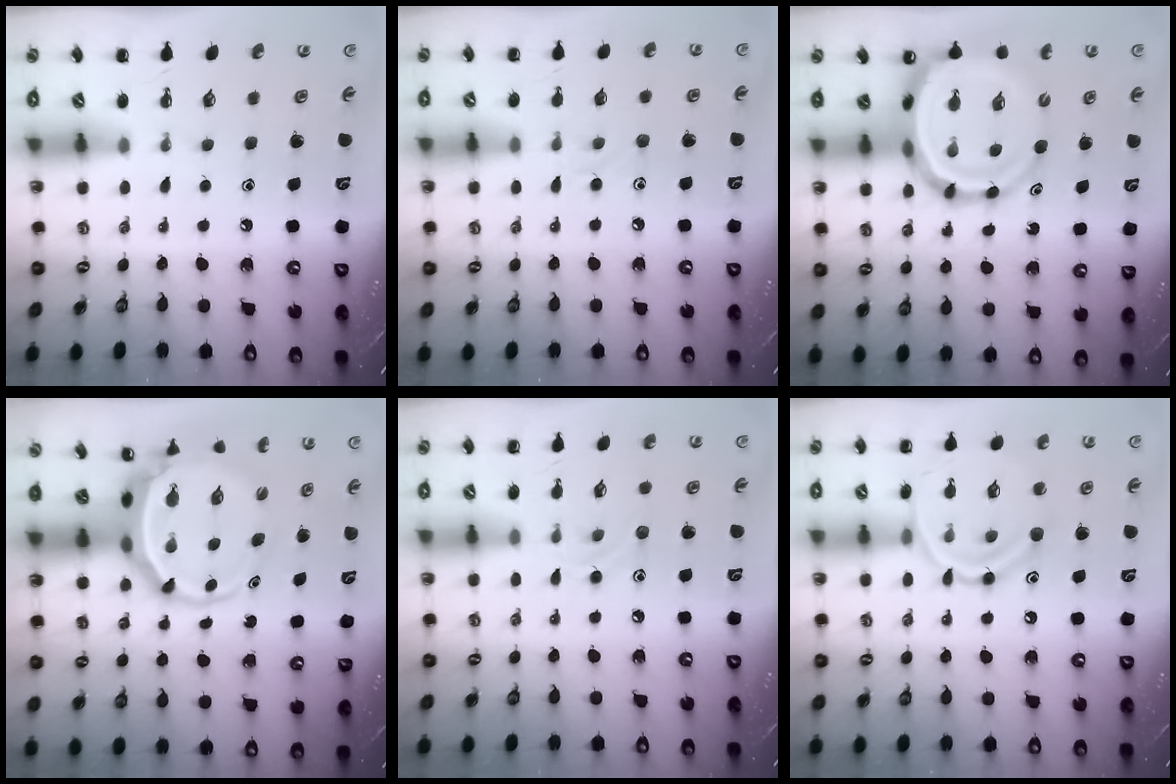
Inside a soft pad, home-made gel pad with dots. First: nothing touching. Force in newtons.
{"total": 4.7, "press": 4.4, "slide": 1.5}
{"total": 14.2, "press": 13.6, "slide": 4.1}
{"total": 5.3, "press": 5.0, "slide": 1.7}
{"total": 6.7, "press": 6.6, "slide": 1.1}
{"total": 12.7, "press": 12.7, "slide": 1.0}